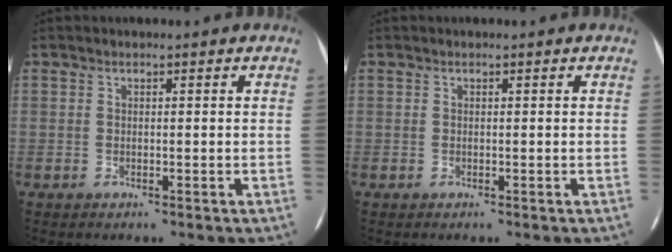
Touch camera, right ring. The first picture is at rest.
{"total": 0.0}